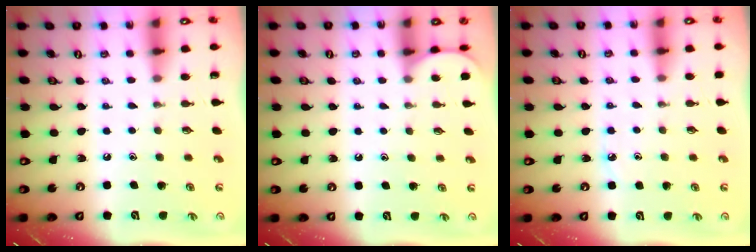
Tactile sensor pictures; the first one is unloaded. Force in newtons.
{"total": 0.9, "press": 0.9, "slide": 0.2}
{"total": 3.9, "press": 3.8, "slide": 0.5}